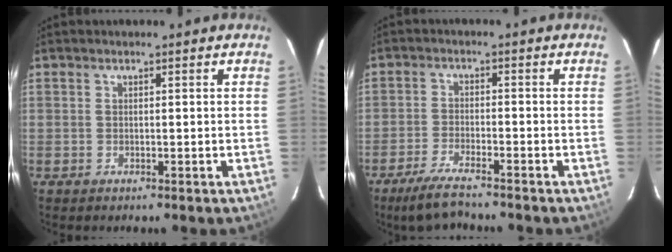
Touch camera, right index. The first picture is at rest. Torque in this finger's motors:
{"motor_torque": [0.64, -0.40, 0.21, 0.04]}